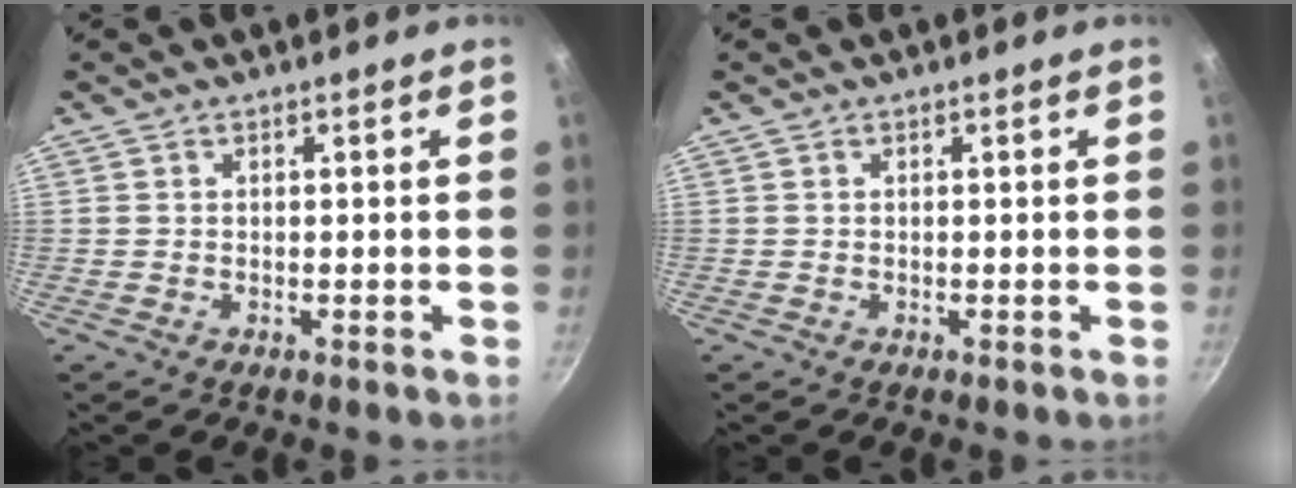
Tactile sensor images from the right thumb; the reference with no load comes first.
{"total": 0.0}